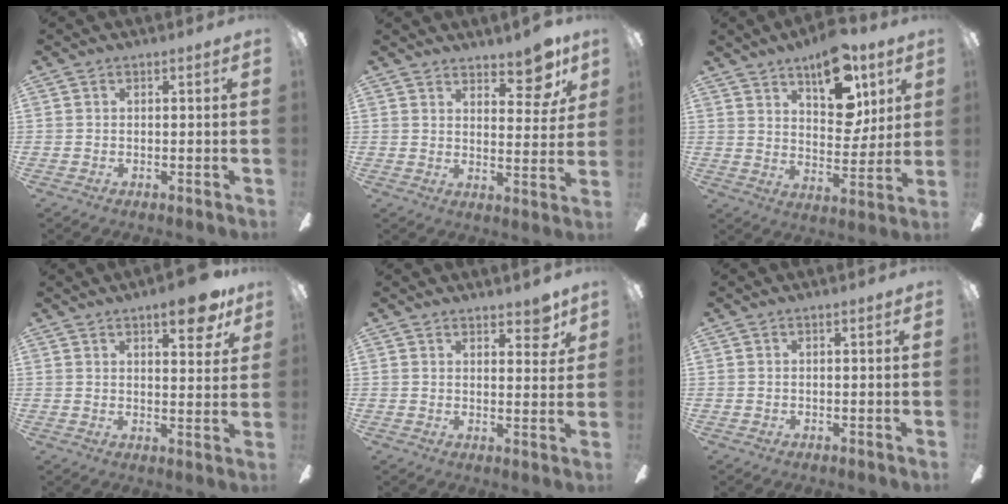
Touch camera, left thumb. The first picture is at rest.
{"total": 8.9, "force": [7.0, 3.1, 4.4], "torque": [-0.041, -0.045, 0.119]}
{"total": 15.0, "force": [9.2, 7.3, 9.4], "torque": [-0.127, -0.041, 0.159]}
{"total": 9.1, "force": [6.2, 2.6, 6.1], "torque": [-0.069, -0.035, 0.097]}
{"total": 4.9, "force": [4.0, 1.9, 2.2], "torque": [-0.011, -0.022, 0.064]}
{"total": 0.0}